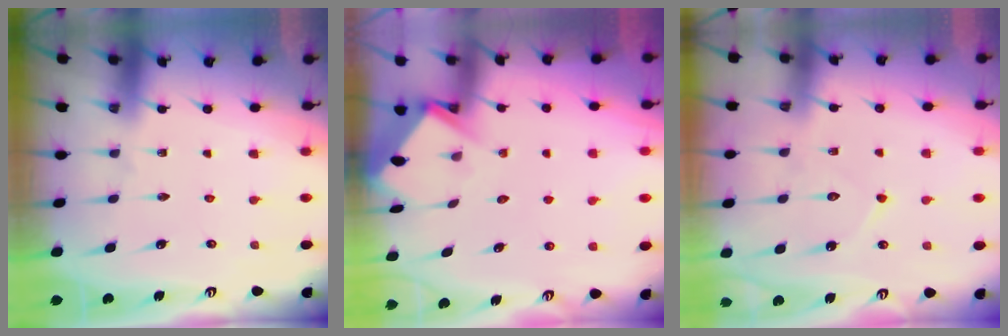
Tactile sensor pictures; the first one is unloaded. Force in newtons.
{"total": 3.9, "press": 3.8, "slide": 0.3}
{"total": 7.9, "press": 7.8, "slide": 0.7}